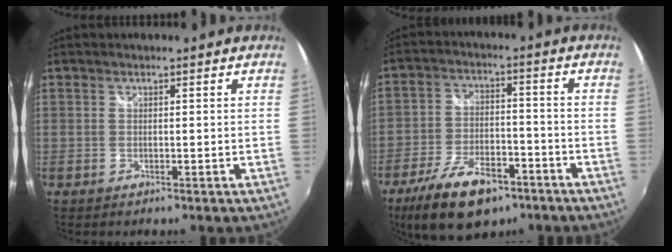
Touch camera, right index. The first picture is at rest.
{"total": 14.2, "force": [-9.1, 7.3, 8.2], "torque": [-0.176, -0.009, -0.146]}